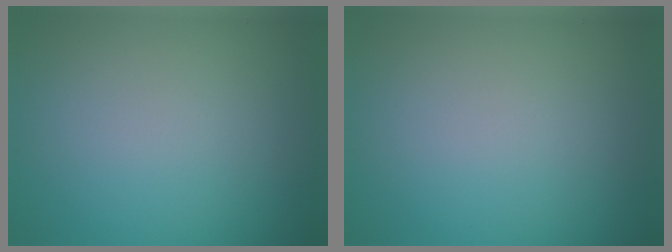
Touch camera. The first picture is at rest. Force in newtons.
{"total": 0.0}